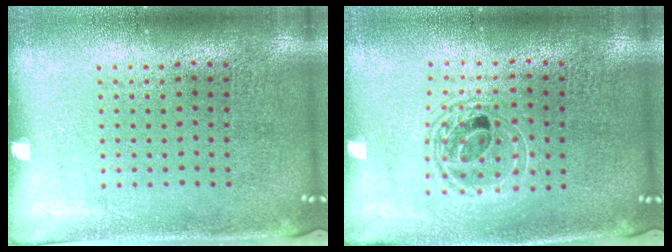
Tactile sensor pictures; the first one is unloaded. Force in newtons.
{"total": 1.7, "press": 1.4, "slide": 0.9}